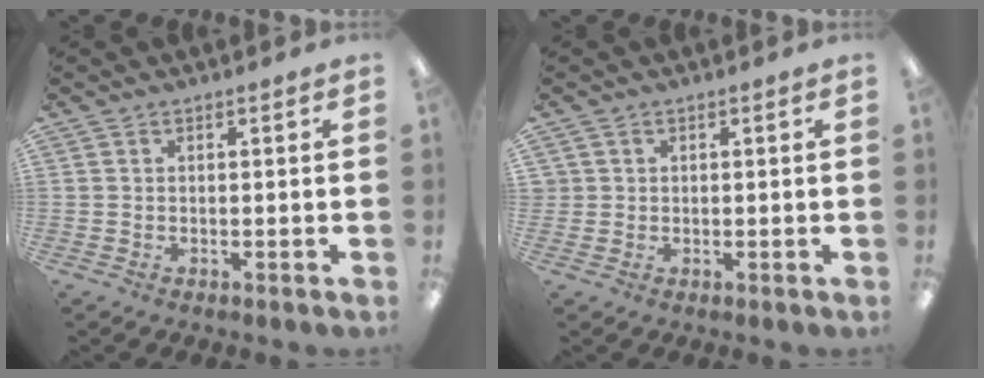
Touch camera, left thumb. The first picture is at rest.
{"total": 1.4, "force": [0.5, 1.3, -0.1], "torque": [0.000, 0.002, 0.009]}